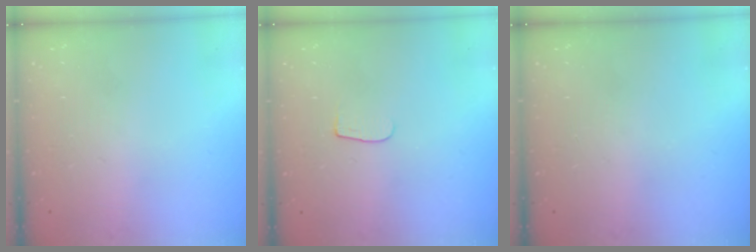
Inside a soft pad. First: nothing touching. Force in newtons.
{"total": 3.8, "press": 3.8, "slide": 0.5}
{"total": 0.0}